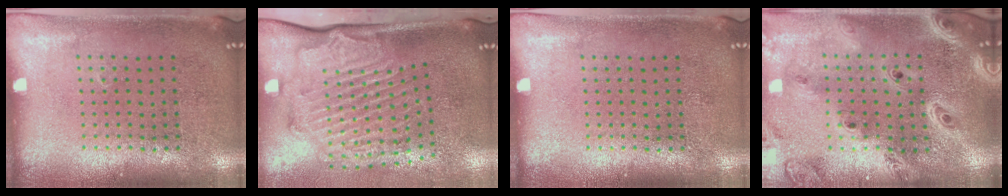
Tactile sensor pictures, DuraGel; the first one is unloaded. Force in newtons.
{"total": 2.4, "press": 2.2, "slide": 0.9}
{"total": 0.0}
{"total": 3.6, "press": 2.8, "slide": 2.2}